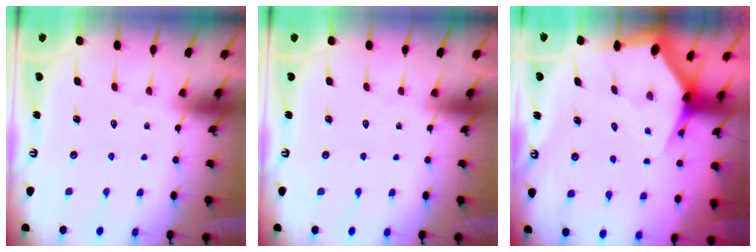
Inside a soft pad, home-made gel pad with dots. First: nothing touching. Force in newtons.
{"total": 0.0}
{"total": 3.8, "press": 3.8, "slide": 0.5}